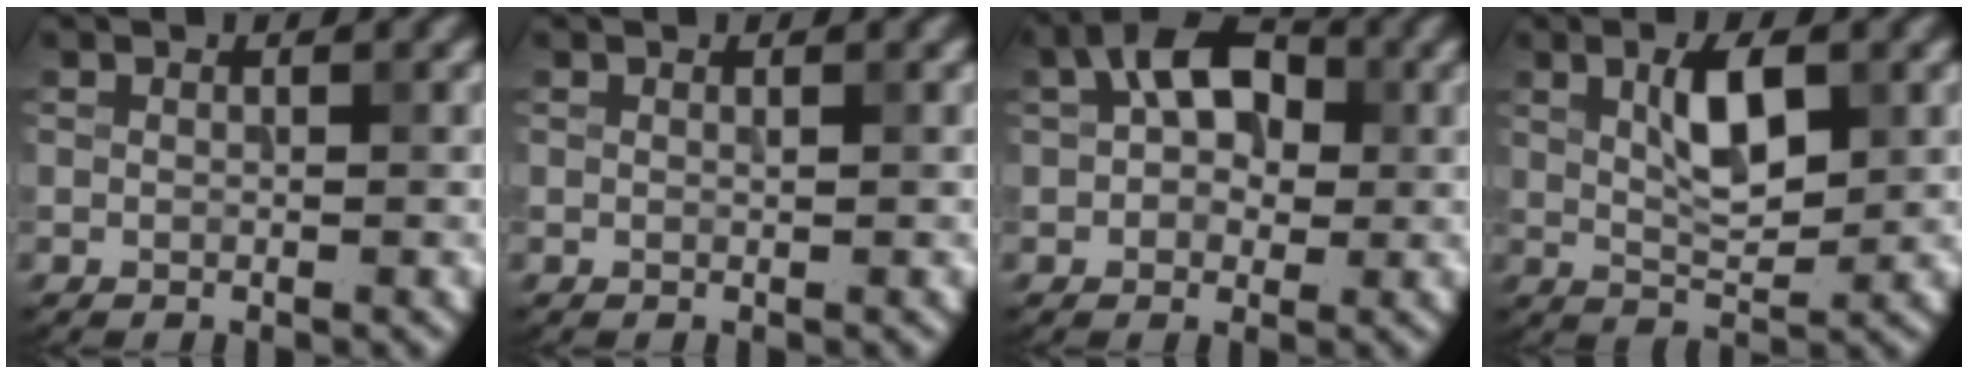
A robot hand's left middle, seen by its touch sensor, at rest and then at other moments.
{"total": 0.0}
{"total": 6.0, "force": [1.4, 3.9, 4.3], "torque": [-0.061, 0.017, 0.004]}
{"total": 4.5, "force": [1.3, 1.6, 4.0], "torque": [-0.078, 0.002, 0.024]}